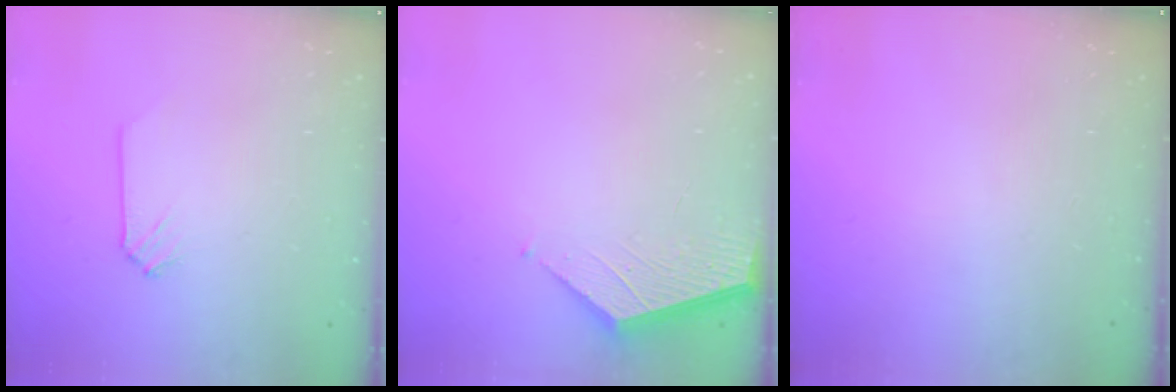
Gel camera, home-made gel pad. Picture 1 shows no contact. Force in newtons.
{"total": 1.9, "press": 1.9, "slide": 0.2}
{"total": 0.0}